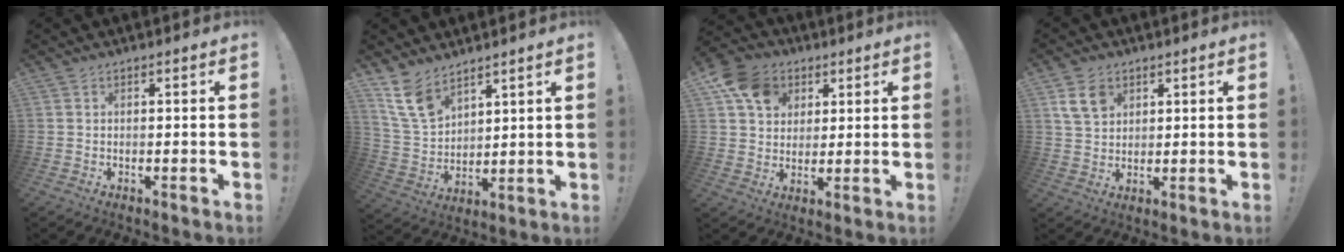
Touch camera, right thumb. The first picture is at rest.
{"total": 11.7, "force": [8.7, 6.2, 4.9], "torque": [-0.102, -0.050, 0.173]}
{"total": 12.5, "force": [5.1, 10.0, 5.5], "torque": [-0.083, -0.018, 0.104]}
{"total": 7.4, "force": [3.5, 5.2, 3.8], "torque": [-0.063, -0.004, 0.071]}